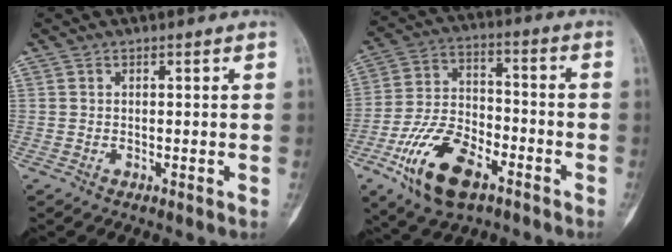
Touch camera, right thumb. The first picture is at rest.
{"total": 16.4, "force": [-8.4, 8.5, 11.3], "torque": [-0.201, 0.041, -0.150]}